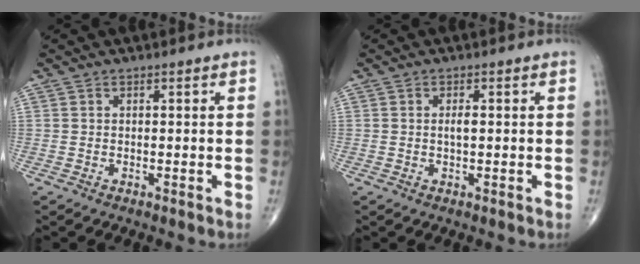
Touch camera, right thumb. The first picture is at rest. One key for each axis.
{"total": 1.5, "fx": 0.1, "fy": 0.5, "fz": 1.4, "tx": -0.025, "ty": 0.000, "tz": 0.000}